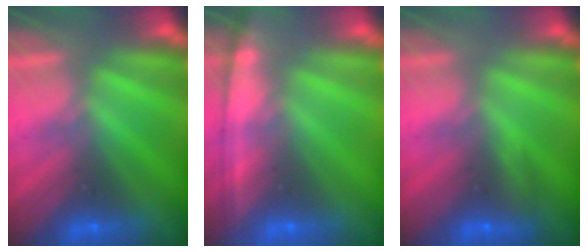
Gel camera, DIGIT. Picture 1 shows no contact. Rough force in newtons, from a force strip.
{"total": 1.3}
{"total": 3.0}